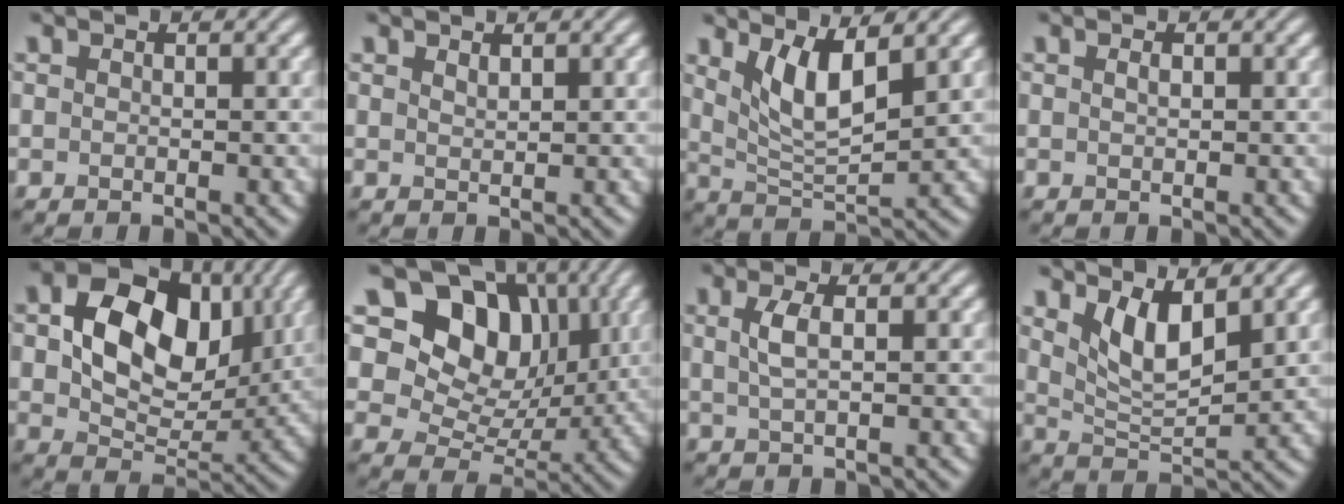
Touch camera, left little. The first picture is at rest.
{"total": 0.8, "force": [0.7, 0.1, 0.3], "torque": [-0.006, 0.000, 0.015]}
{"total": 4.9, "force": [2.4, 1.5, 4.0], "torque": [-0.083, -0.011, 0.050]}
{"total": 0.6, "force": [0.2, 0.2, 0.5], "torque": [-0.011, 0.003, 0.004]}
{"total": 11.0, "force": [2.6, 7.4, 7.7], "torque": [-0.129, -0.001, 0.038]}
{"total": 11.2, "force": [4.8, 7.9, 6.3], "torque": [-0.102, 0.004, 0.068]}
{"total": 2.1, "force": [0.5, 0.6, 1.9], "torque": [-0.043, 0.003, 0.011]}
{"total": 4.7, "force": [2.4, 1.8, 3.6], "torque": [-0.078, -0.012, 0.048]}